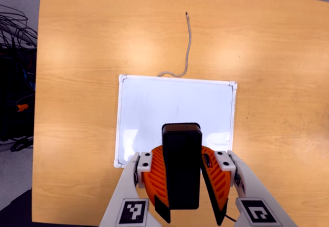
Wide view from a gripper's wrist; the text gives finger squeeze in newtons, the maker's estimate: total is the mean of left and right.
{"total": 9.4, "left": 9.1, "right": 9.7}